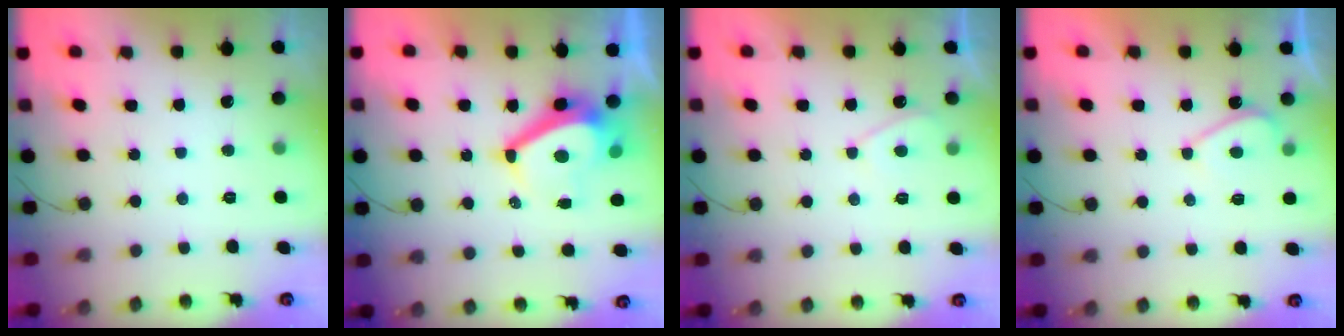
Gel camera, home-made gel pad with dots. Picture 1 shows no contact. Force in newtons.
{"total": 9.2, "press": 9.2, "slide": 1.0}
{"total": 2.3, "press": 2.2, "slide": 0.5}
{"total": 3.3, "press": 3.2, "slide": 0.5}